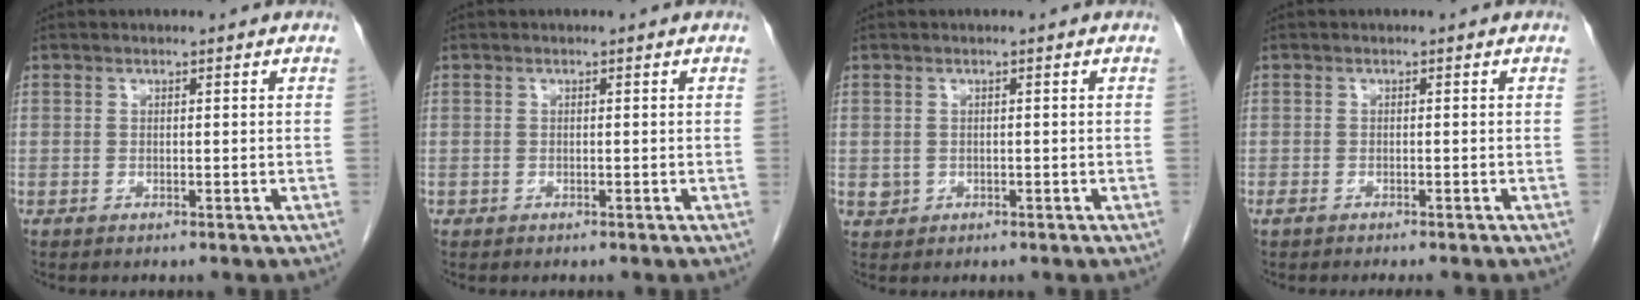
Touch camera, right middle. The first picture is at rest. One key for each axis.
{"total": 0.0}
{"total": 1.3, "fx": -0.1, "fy": 1.3, "fz": 0.3, "tx": -0.007, "ty": 0.003, "tz": 0.005}
{"total": 2.9, "fx": -2.4, "fy": 0.7, "fz": 1.5, "tx": -0.021, "ty": -0.006, "tz": -0.031}